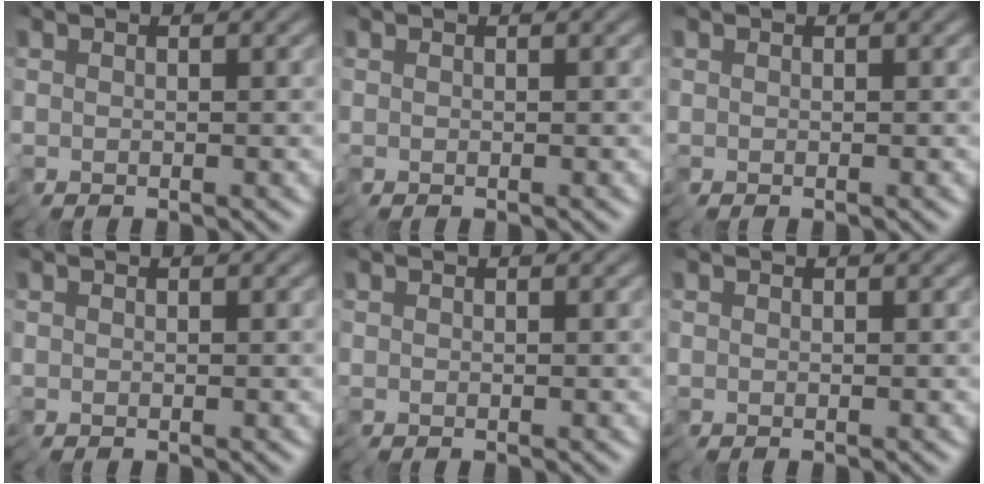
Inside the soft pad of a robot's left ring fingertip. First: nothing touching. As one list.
[{"total": 0.0}, {"total": 0.0}, {"total": 0.0}, {"total": 0.0}, {"total": 0.0}]